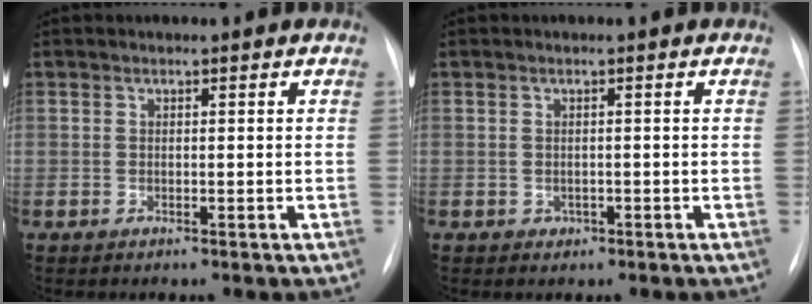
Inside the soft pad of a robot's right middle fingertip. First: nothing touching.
{"total": 1.1, "force": [-0.4, 1.0, 0.3], "torque": [-0.003, 0.002, -0.003]}